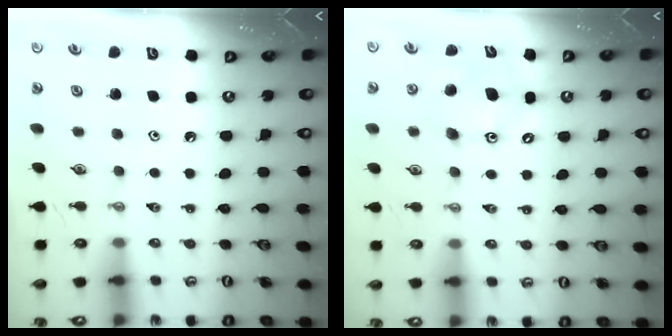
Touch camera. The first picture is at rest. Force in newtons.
{"total": 11.6, "press": 11.2, "slide": 2.9}